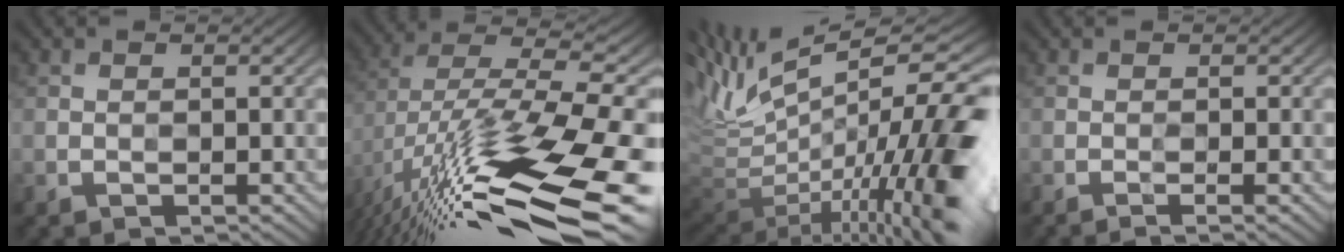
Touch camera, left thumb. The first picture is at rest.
{"total": 17.5, "force": [-7.7, 5.6, 14.7], "torque": [-0.277, -0.014, -0.122]}
{"total": 15.9, "force": [-1.3, 5.9, 14.7], "torque": [-0.230, -0.010, -0.004]}
{"total": 1.7, "force": [-0.8, -0.3, 1.5], "torque": [-0.032, 0.003, -0.016]}